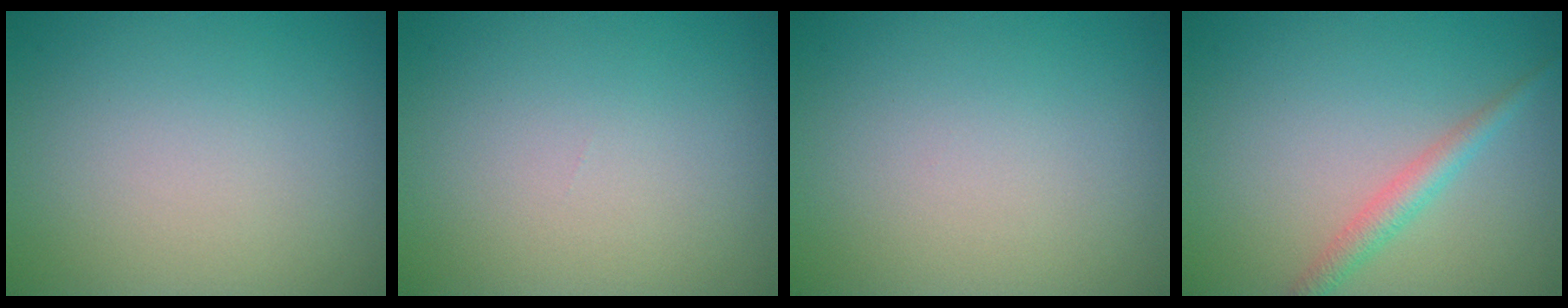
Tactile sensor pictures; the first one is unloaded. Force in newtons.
{"total": 0.0}
{"total": 0.0}
{"total": 2.0, "press": 2.0, "slide": 0.0}